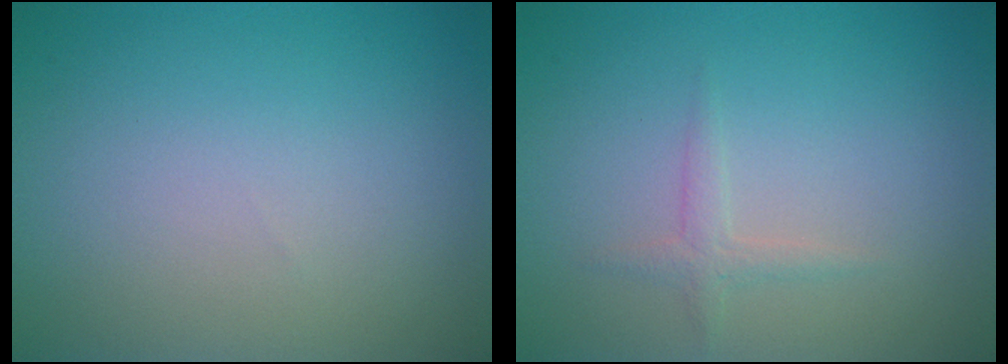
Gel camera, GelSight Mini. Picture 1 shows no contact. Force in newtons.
{"total": 1.1, "press": 1.1, "slide": 0.1}